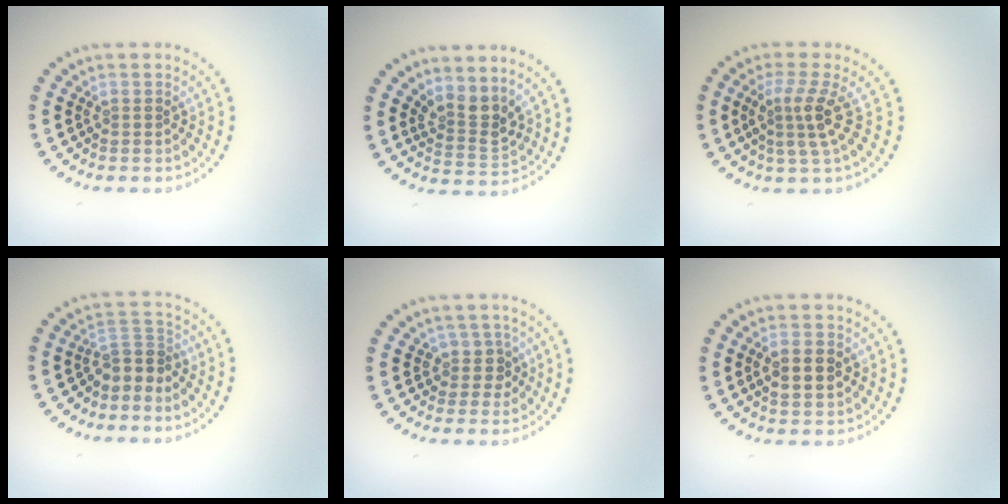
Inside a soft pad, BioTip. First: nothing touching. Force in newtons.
{"total": 2.8, "press": 2.0, "slide": 1.9}
{"total": 3.1, "press": 2.2, "slide": 2.1}
{"total": 2.7, "press": 1.9, "slide": 1.9}
{"total": 2.0, "press": 1.6, "slide": 1.2}
{"total": 2.8, "press": 2.8, "slide": 0.3}